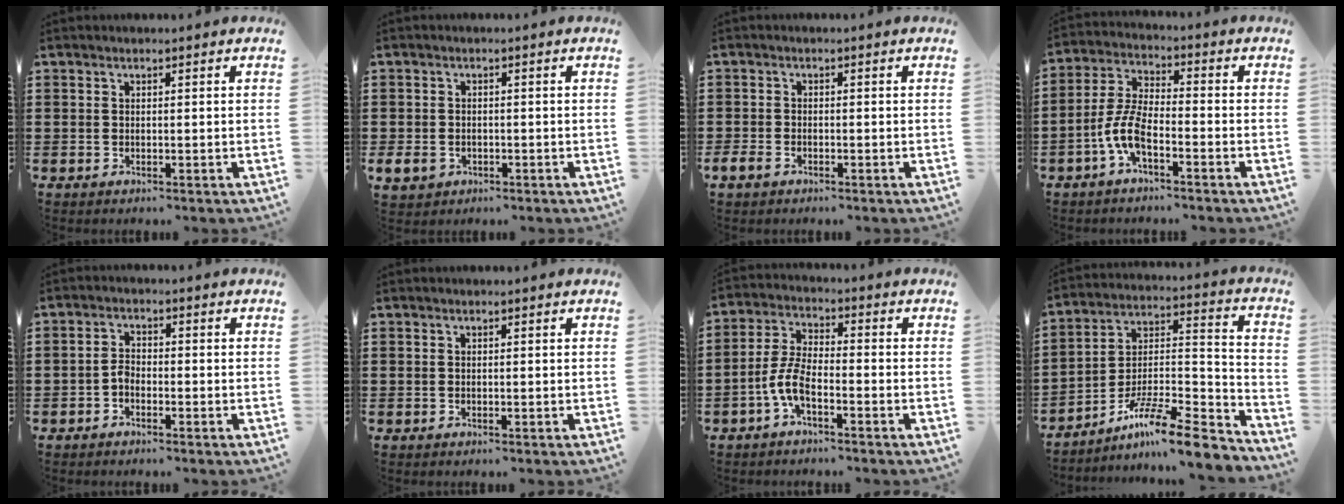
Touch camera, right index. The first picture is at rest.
{"total": 2.1, "force": [-0.9, 1.7, 0.9], "torque": [-0.027, -0.003, -0.020]}
{"total": 1.7, "force": [-1.2, 0.9, 0.8], "torque": [-0.024, -0.001, -0.026]}
{"total": 6.8, "force": [-3.2, 2.4, 5.6], "torque": [-0.142, -0.008, -0.068]}
{"total": 2.1, "force": [-1.2, 1.1, 1.4], "torque": [-0.031, 0.003, -0.024]}
{"total": 0.0}
{"total": 6.1, "force": [-2.9, 2.1, 4.9], "torque": [-0.124, -0.007, -0.062]}
{"total": 11.2, "force": [-8.9, 1.2, 6.8], "torque": [-0.109, 0.013, -0.170]}